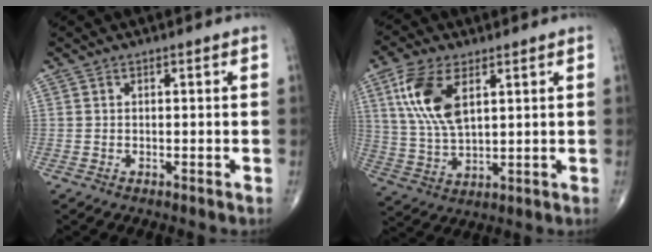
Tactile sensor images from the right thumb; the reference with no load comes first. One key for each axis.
{"total": 12.2, "fx": 4.7, "fy": 5.9, "fz": 9.6, "tx": -0.199, "ty": -0.011, "tz": 0.098}